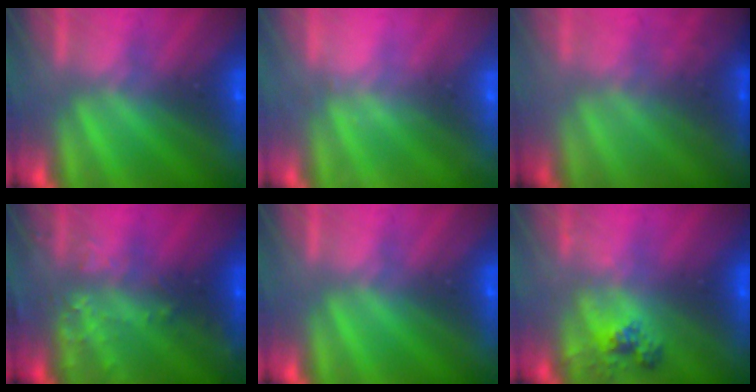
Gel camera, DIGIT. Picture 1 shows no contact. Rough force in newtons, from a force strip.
{"total": 2.1}
{"total": 1.8}
{"total": 2.9}
{"total": 0.0}
{"total": 2.6}